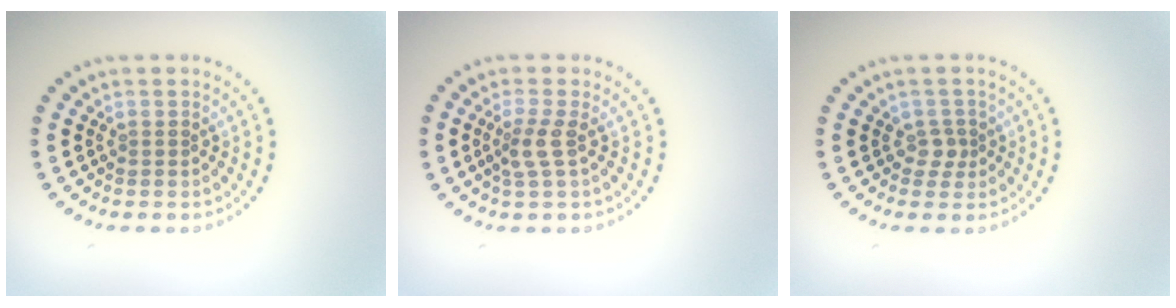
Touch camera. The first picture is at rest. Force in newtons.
{"total": 1.9, "press": 1.5, "slide": 1.2}
{"total": 1.4, "press": 1.1, "slide": 0.7}